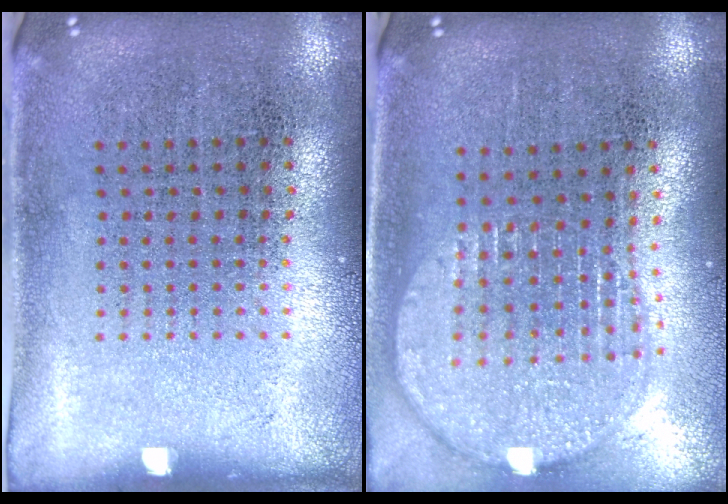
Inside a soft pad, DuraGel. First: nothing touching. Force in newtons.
{"total": 1.9, "press": 1.6, "slide": 1.1}